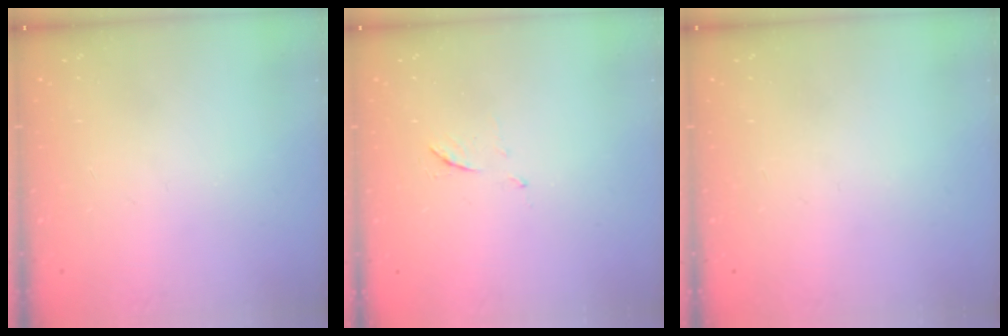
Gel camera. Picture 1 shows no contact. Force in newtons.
{"total": 5.5, "press": 5.4, "slide": 0.7}
{"total": 0.0}